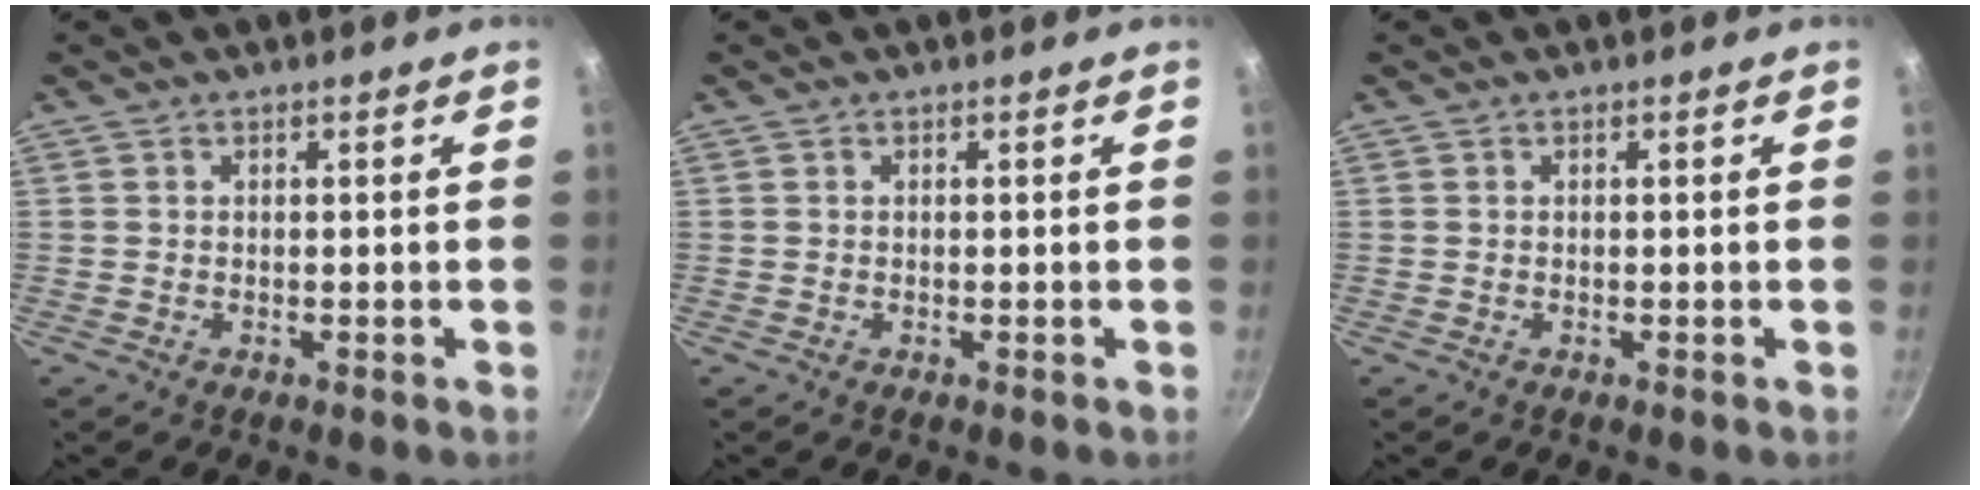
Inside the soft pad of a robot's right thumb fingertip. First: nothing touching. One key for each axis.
{"total": 0.0}
{"total": 0.0}